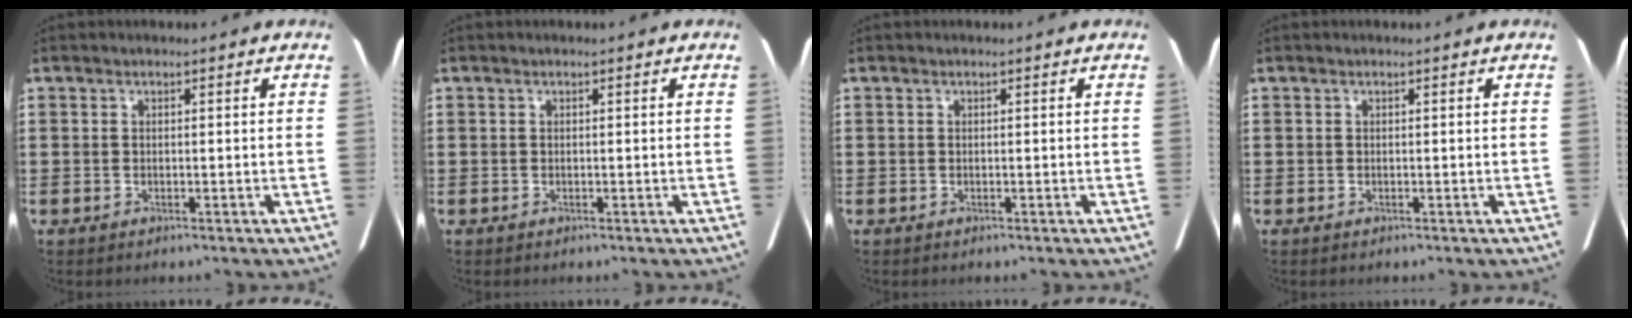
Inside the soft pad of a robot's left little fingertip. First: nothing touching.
{"total": 0.0}
{"total": 0.0}
{"total": 0.0}